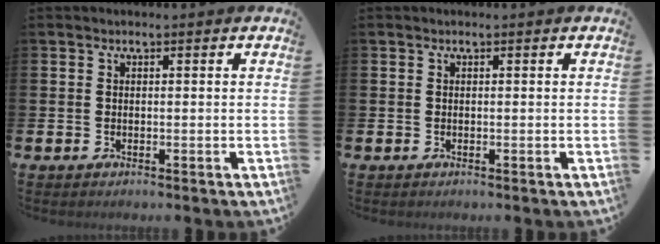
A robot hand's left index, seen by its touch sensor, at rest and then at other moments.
{"total": 0.0}